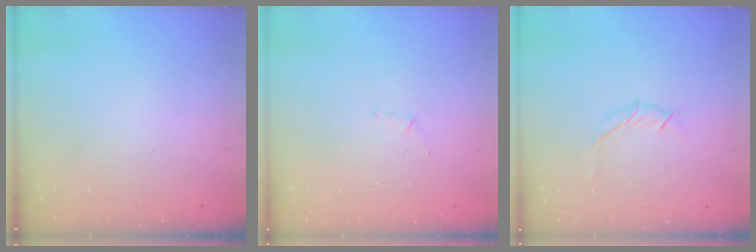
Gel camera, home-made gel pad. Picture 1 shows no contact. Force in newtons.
{"total": 2.9, "press": 2.8, "slide": 0.8}
{"total": 3.9, "press": 3.8, "slide": 0.8}